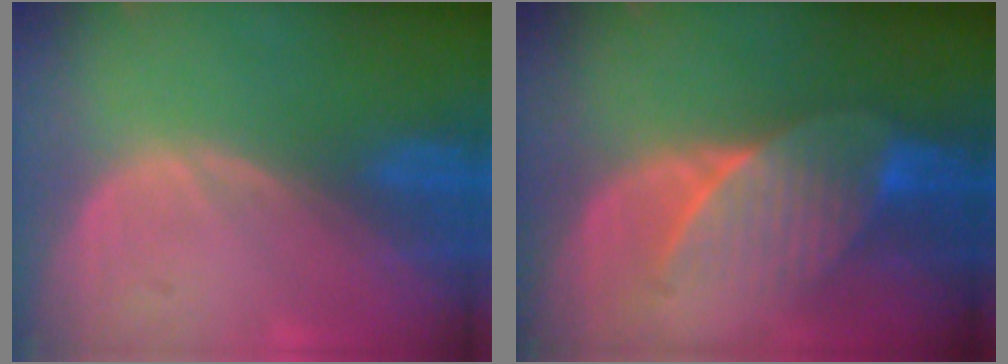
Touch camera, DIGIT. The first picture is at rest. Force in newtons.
{"total": 7.3, "press": 6.9, "slide": 2.1}